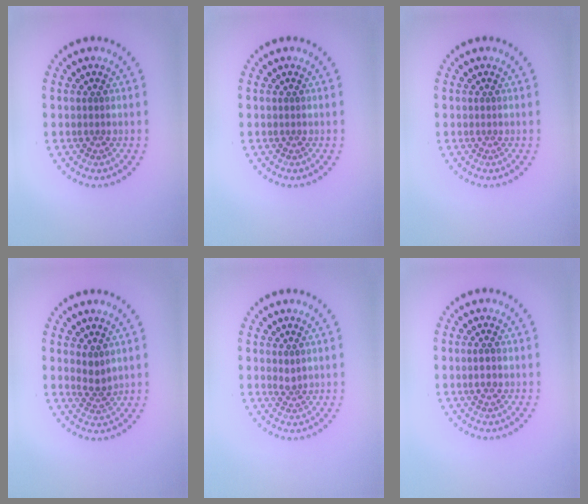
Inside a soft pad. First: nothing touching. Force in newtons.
{"total": 0.0}
{"total": 0.0}
{"total": 1.6, "press": 1.3, "slide": 1.0}
{"total": 1.0, "press": 0.7, "slide": 0.7}
{"total": 1.1, "press": 1.0, "slide": 0.4}